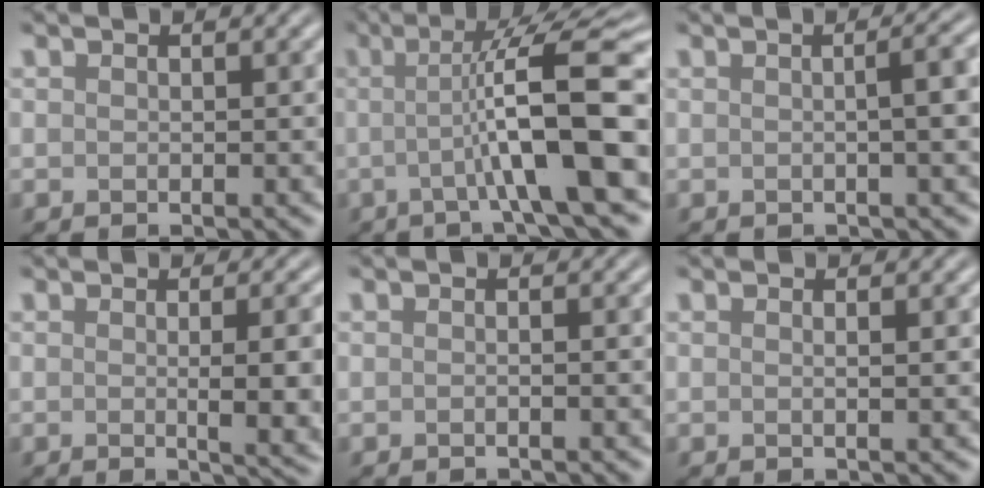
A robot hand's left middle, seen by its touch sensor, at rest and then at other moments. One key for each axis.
{"total": 10.8, "fx": -0.7, "fy": 1.9, "fz": 10.6, "tx": -0.132, "ty": 0.015, "tz": -0.021}
{"total": 4.8, "fx": 0.3, "fy": 1.5, "fz": 4.5, "tx": -0.033, "ty": 0.022, "tz": 0.000}
{"total": 7.3, "fx": -0.2, "fy": 2.3, "fz": 6.9, "tx": -0.066, "ty": -0.001, "tz": 0.000}
{"total": 1.2, "fx": 0.1, "fy": 0.7, "fz": 1.0, "tx": 0.003, "ty": -0.011, "tz": -0.015}
{"total": 1.1, "fx": 0.2, "fy": 0.4, "fz": 1.0, "tx": -0.010, "ty": 0.002, "tz": -0.006}